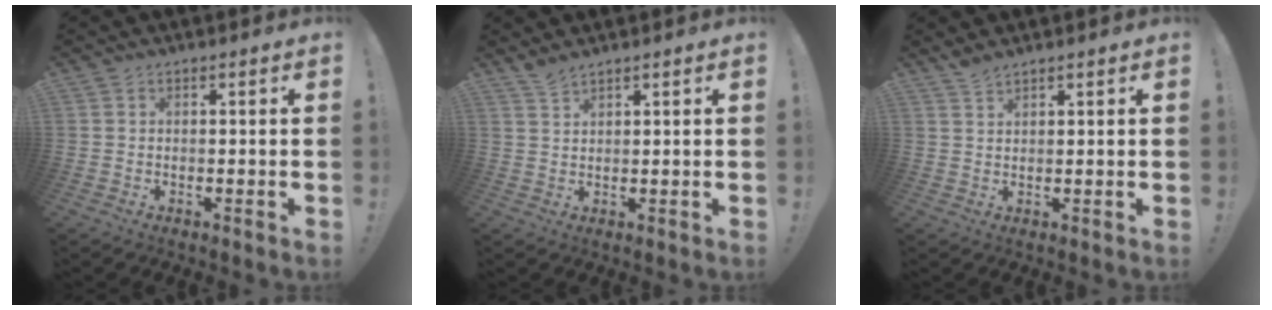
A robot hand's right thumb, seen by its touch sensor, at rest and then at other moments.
{"total": 3.0, "force": [2.7, 0.3, 1.3], "torque": [-0.020, -0.016, 0.048]}
{"total": 2.6, "force": [2.3, 0.5, 1.1], "torque": [-0.025, -0.009, 0.042]}